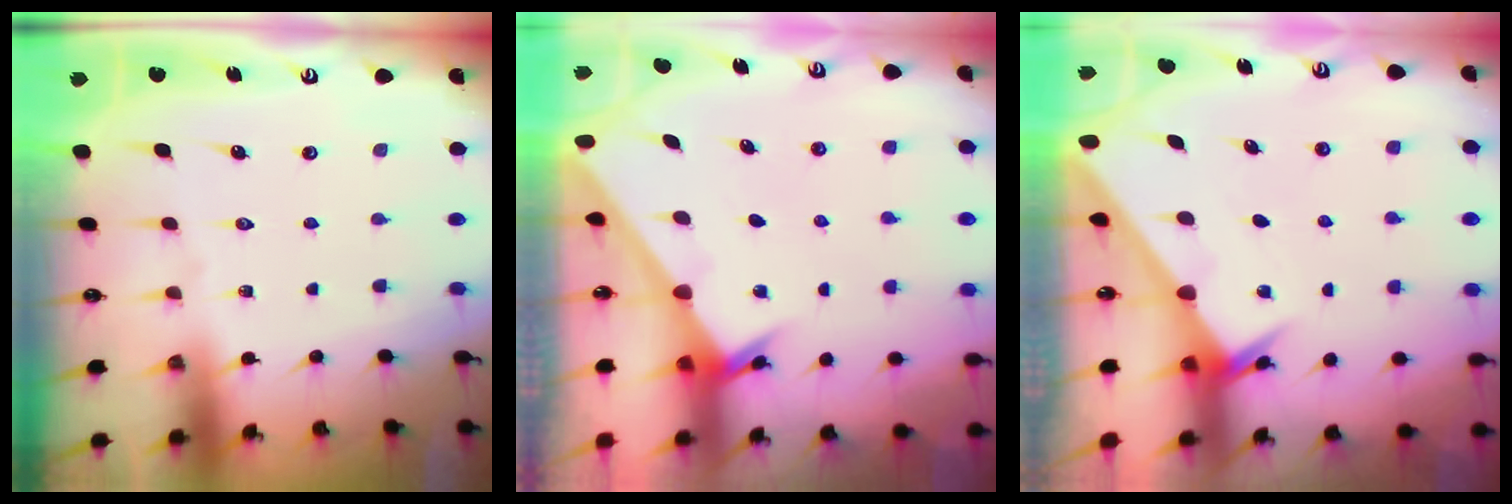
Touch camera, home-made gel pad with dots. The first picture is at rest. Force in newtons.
{"total": 2.2, "press": 2.2, "slide": 0.2}
{"total": 2.1, "press": 2.1, "slide": 0.1}